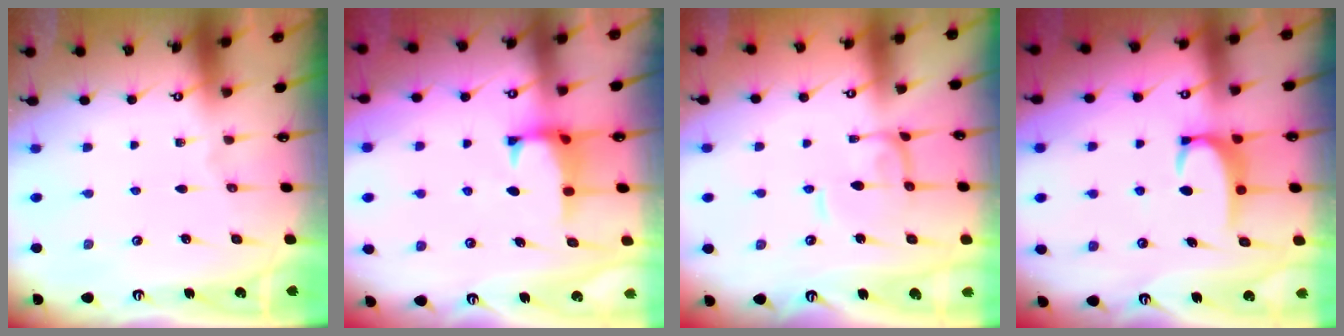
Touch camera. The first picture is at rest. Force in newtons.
{"total": 1.1, "press": 0.8, "slide": 0.8}
{"total": 0.0}
{"total": 3.5, "press": 3.4, "slide": 0.5}